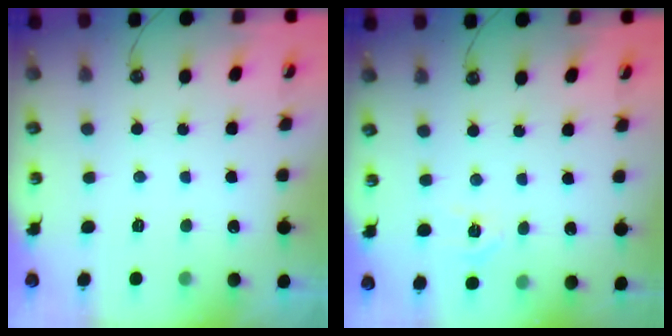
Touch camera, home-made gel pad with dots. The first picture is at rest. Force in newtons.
{"total": 5.3, "press": 5.2, "slide": 0.5}